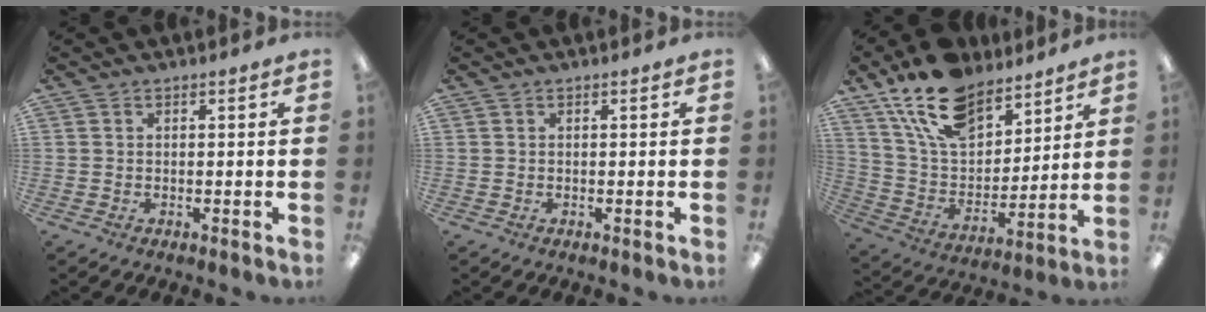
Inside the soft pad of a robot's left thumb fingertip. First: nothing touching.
{"total": 0.0}
{"total": 18.3, "force": [13.1, 9.5, 8.5], "torque": [-0.172, -0.061, 0.242]}